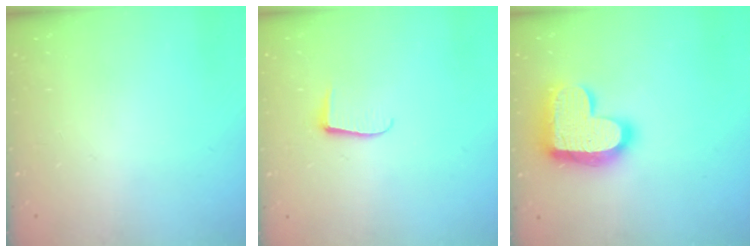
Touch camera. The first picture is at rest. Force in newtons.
{"total": 6.0, "press": 5.9, "slide": 0.6}
{"total": 19.2, "press": 19.2, "slide": 1.3}